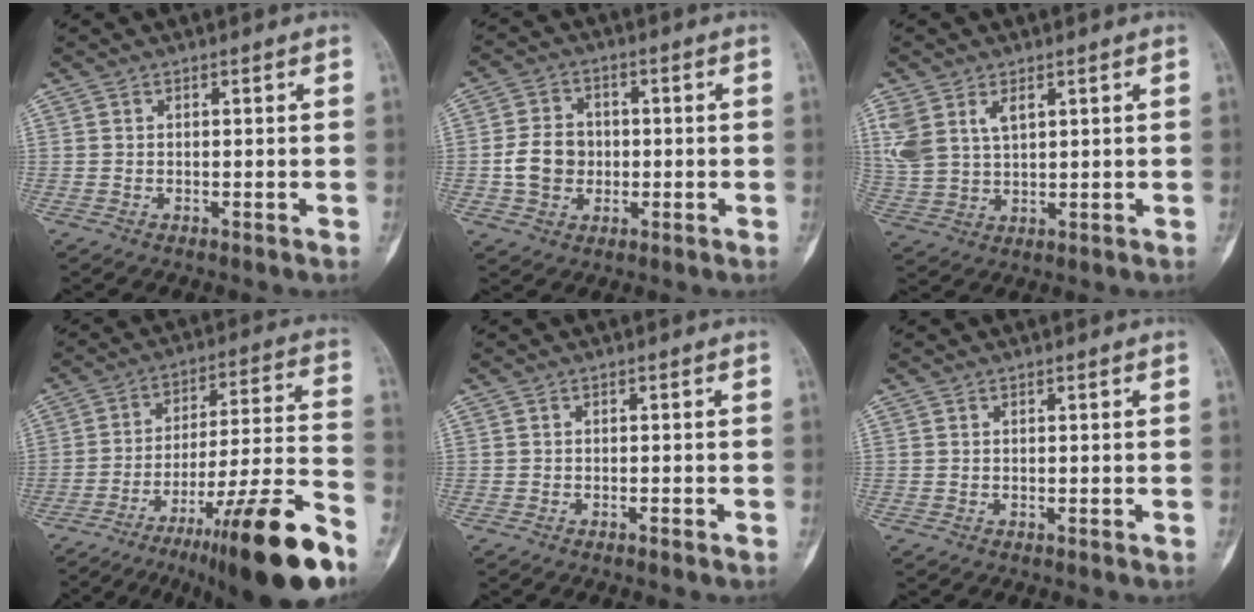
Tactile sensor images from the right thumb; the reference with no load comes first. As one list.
[{"total": 7.6, "force": [-0.9, 6.4, 4.0], "torque": [-0.055, 0.013, -0.019]}, {"total": 9.0, "force": [3.8, 5.4, 6.0], "torque": [-0.132, -0.002, 0.089]}, {"total": 24.3, "force": [-16.2, 2.4, 18.0], "torque": [-0.236, 0.072, -0.253]}, {"total": 0.7, "force": [-0.5, 0.1, 0.4], "torque": [-0.012, 0.003, -0.006]}, {"total": 0.0}]